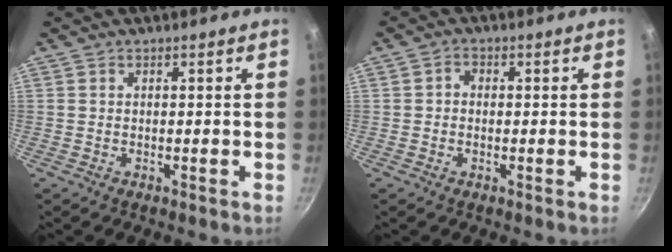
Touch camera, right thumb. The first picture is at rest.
{"total": 1.9, "force": [-0.1, 1.6, 1.0], "torque": [-0.015, 0.005, -0.007]}